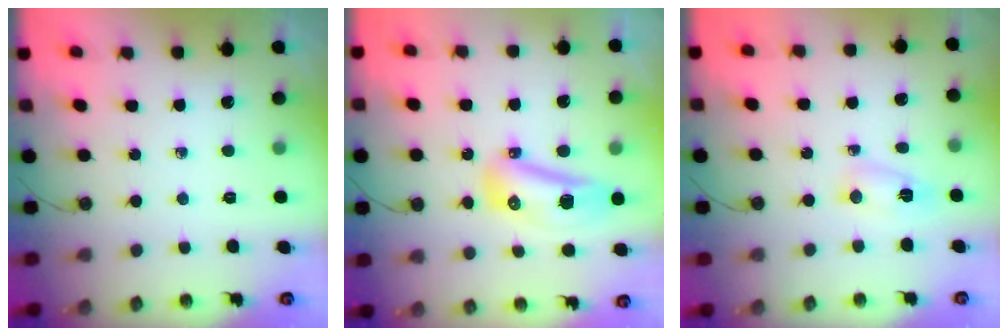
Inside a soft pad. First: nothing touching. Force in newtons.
{"total": 11.0, "press": 11.0, "slide": 0.7}
{"total": 3.3, "press": 3.2, "slide": 0.5}